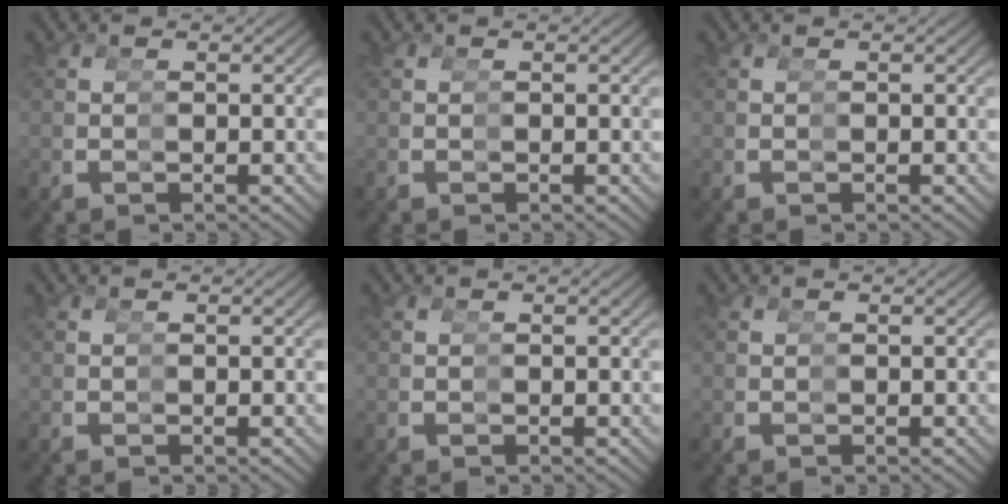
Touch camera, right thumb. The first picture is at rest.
{"total": 0.0}
{"total": 0.0}
{"total": 0.0}
{"total": 0.0}
{"total": 0.0}